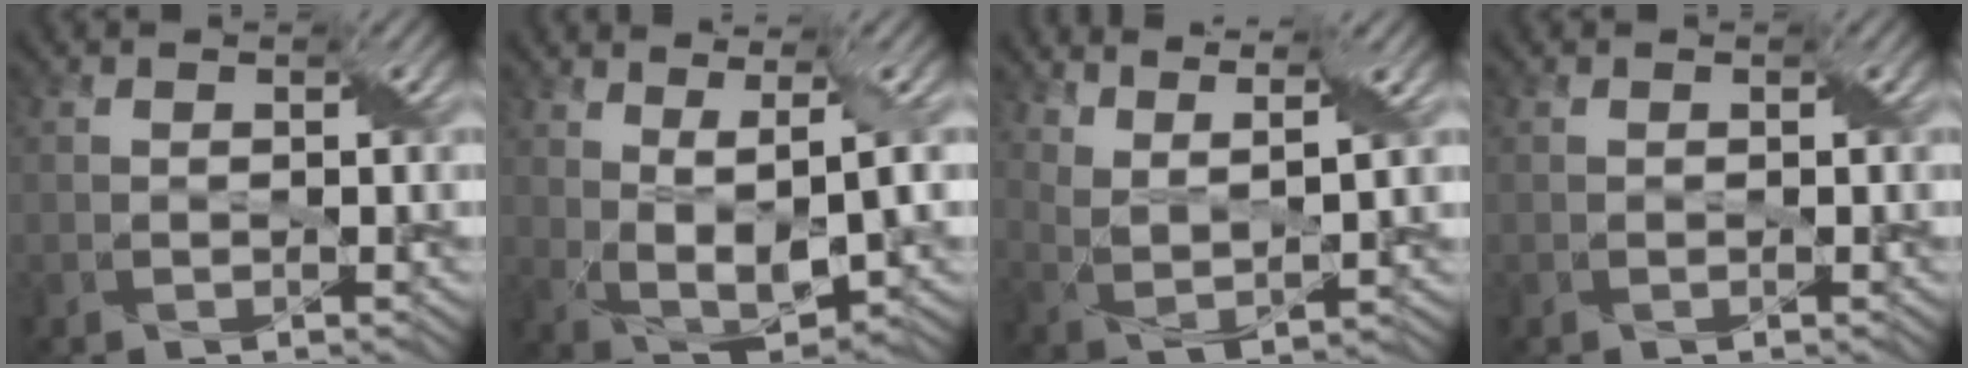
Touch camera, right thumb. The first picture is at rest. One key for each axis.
{"total": 6.6, "fx": 1.8, "fy": 2.4, "fz": 5.9, "tx": -0.126, "ty": -0.003, "tz": 0.036}
{"total": 7.5, "fx": 6.1, "fy": 1.7, "fz": 4.2, "tx": -0.089, "ty": -0.011, "tz": 0.102}
{"total": 0.0}